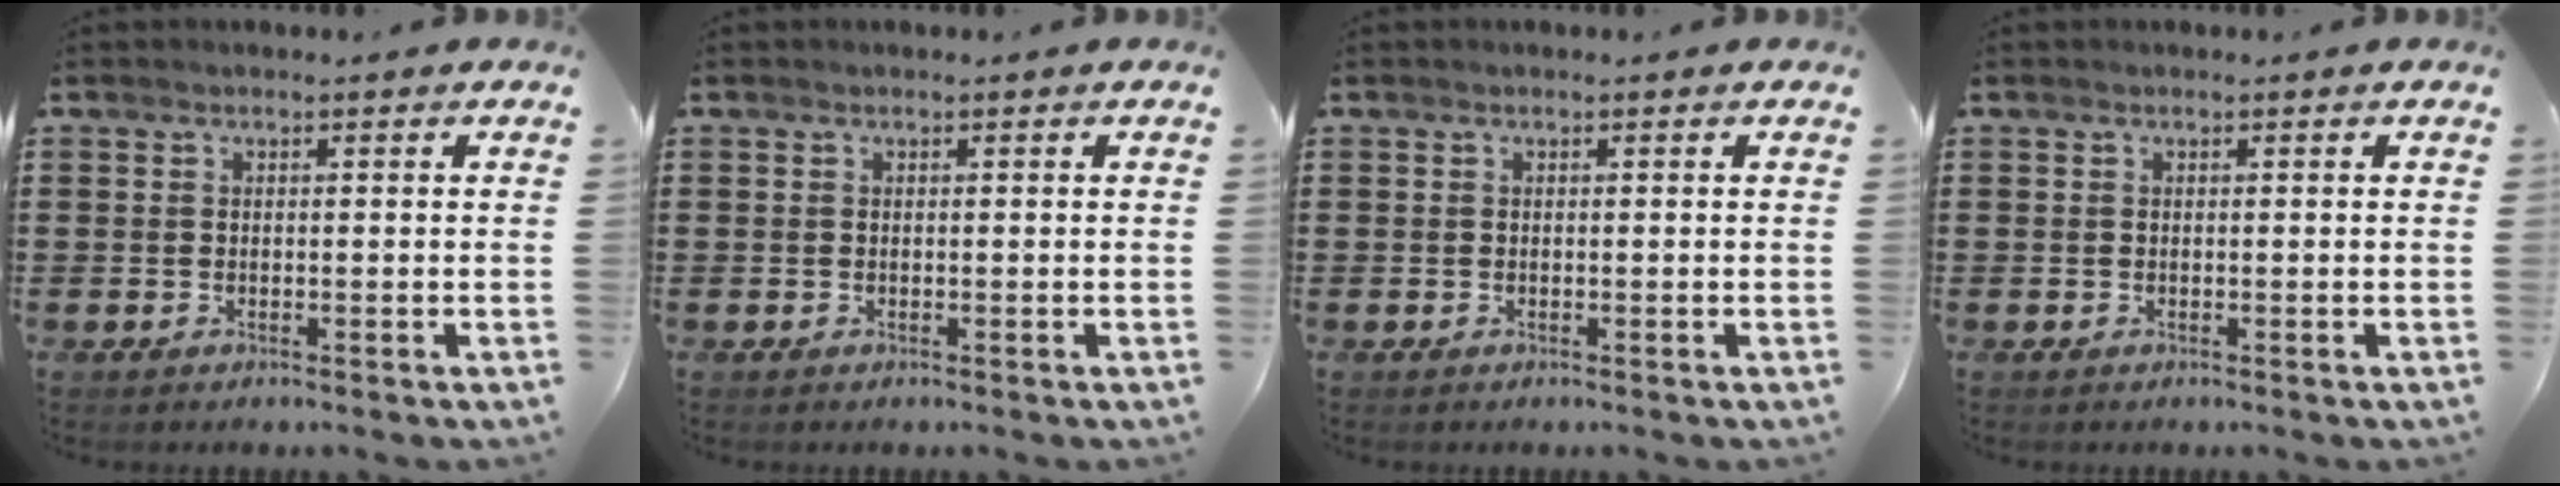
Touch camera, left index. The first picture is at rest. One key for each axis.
{"total": 0.0}
{"total": 0.0}
{"total": 0.0}